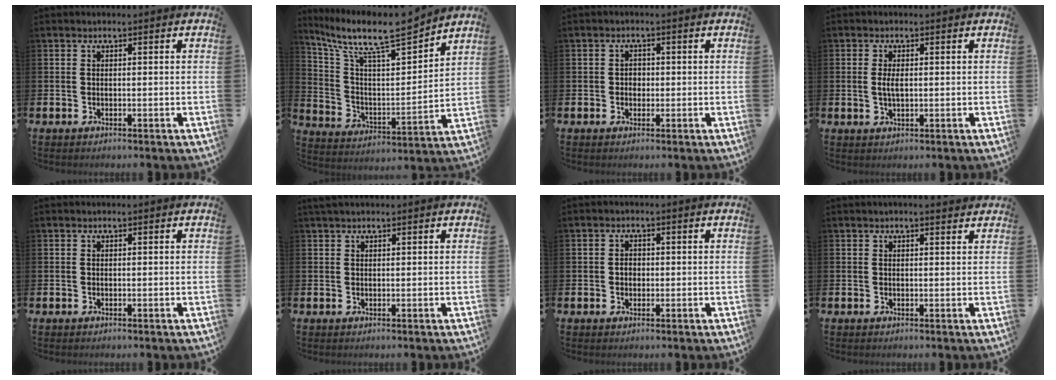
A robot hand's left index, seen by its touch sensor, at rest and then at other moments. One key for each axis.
{"total": 11.0, "fx": 9.6, "fy": 1.9, "fz": 5.0, "tx": -0.127, "ty": -0.073, "tz": 0.160}
{"total": 1.6, "fx": -0.1, "fy": 1.4, "fz": 0.8, "tx": 0.000, "ty": 0.001, "tz": -0.008}
{"total": 2.4, "fx": 0.1, "fy": 1.0, "fz": 2.2, "tx": -0.043, "ty": 0.003, "tz": 0.000}
{"total": 0.0}
{"total": 1.1, "fx": 1.0, "fy": 0.1, "fz": 0.4, "tx": -0.008, "ty": 0.002, "tz": 0.017}
{"total": 1.5, "fx": -0.1, "fy": 1.3, "fz": 0.8, "tx": -0.006, "ty": 0.005, "tz": -0.006}
{"total": 1.1, "fx": 1.1, "fy": 0.0, "fz": 0.3, "tx": 0.001, "ty": -0.002, "tz": 0.018}